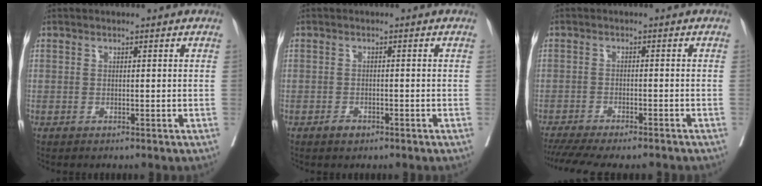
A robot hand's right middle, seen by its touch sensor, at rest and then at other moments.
{"total": 1.4, "force": [-1.1, 0.7, 0.7], "torque": [-0.018, 0.000, -0.014]}
{"total": 13.9, "force": [-12.0, 2.6, 6.4], "torque": [-0.130, -0.020, -0.169]}